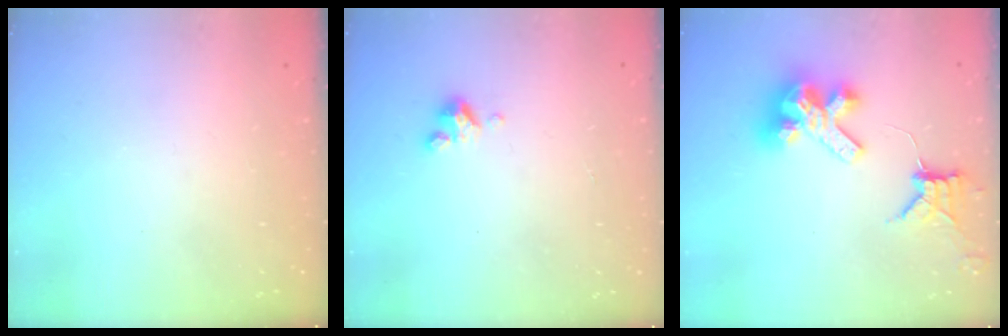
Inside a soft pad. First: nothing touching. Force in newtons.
{"total": 3.7, "press": 3.7, "slide": 0.3}
{"total": 13.3, "press": 13.2, "slide": 1.8}